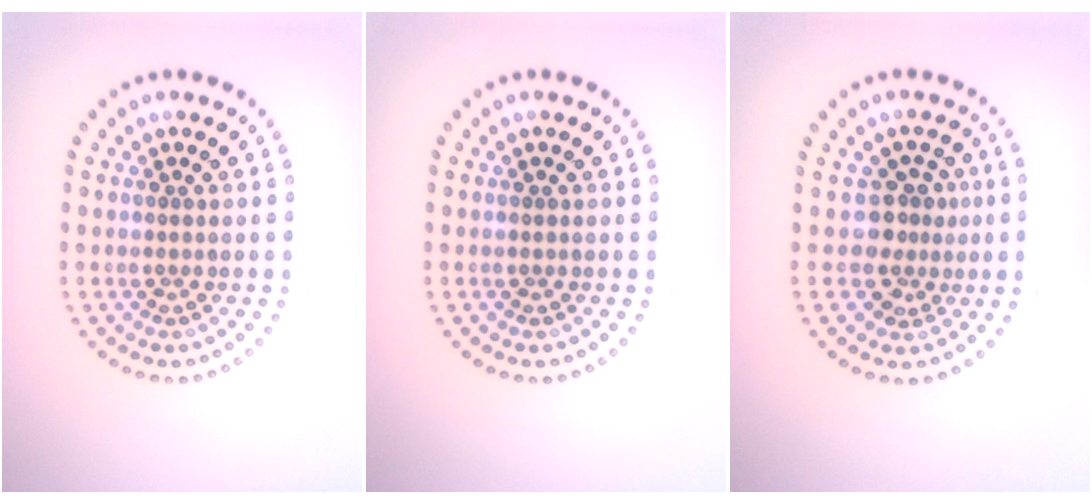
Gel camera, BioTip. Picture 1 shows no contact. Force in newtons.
{"total": 0.0}
{"total": 2.9, "press": 2.2, "slide": 1.9}